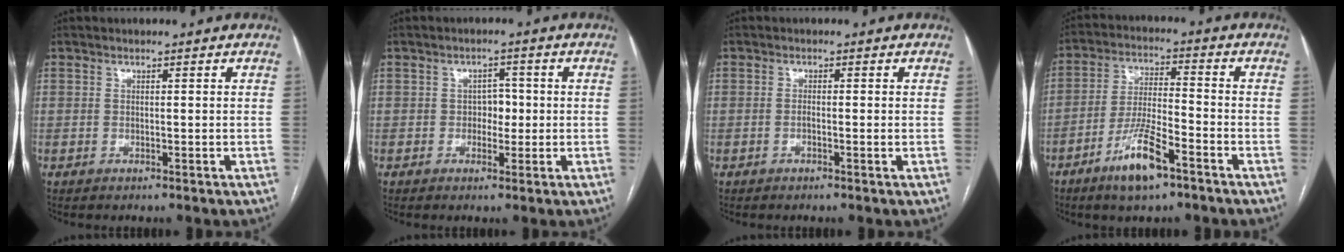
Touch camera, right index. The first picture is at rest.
{"total": 2.7, "force": [-0.2, 2.0, 1.9], "torque": [-0.017, 0.008, -0.004]}
{"total": 1.5, "force": [-0.4, 0.2, 1.4], "torque": [-0.022, 0.001, -0.006]}
{"total": 9.5, "force": [-5.8, 1.8, 7.3], "torque": [-0.145, -0.007, -0.107]}